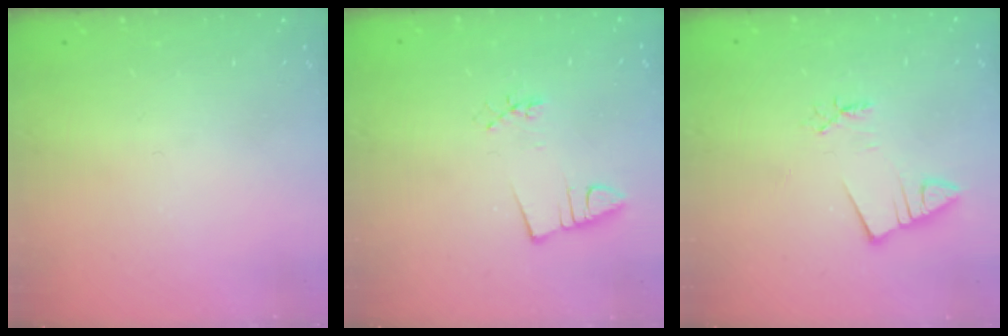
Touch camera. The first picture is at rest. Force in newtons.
{"total": 2.6, "press": 0.8, "slide": 2.4}
{"total": 2.4, "press": 2.4, "slide": 0.3}